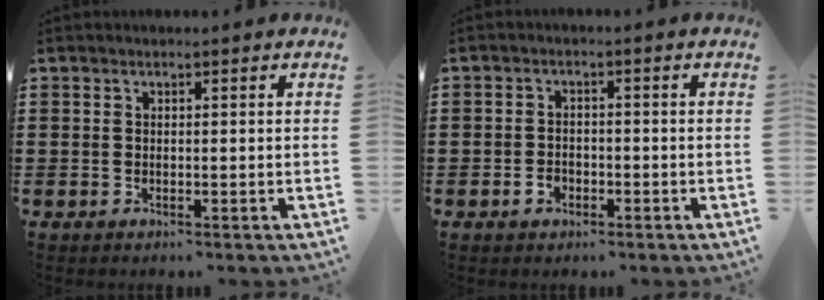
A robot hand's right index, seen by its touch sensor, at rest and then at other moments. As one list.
[{"total": 2.0, "force": [-1.1, 1.4, 0.9], "torque": [-0.021, -0.001, -0.024]}]